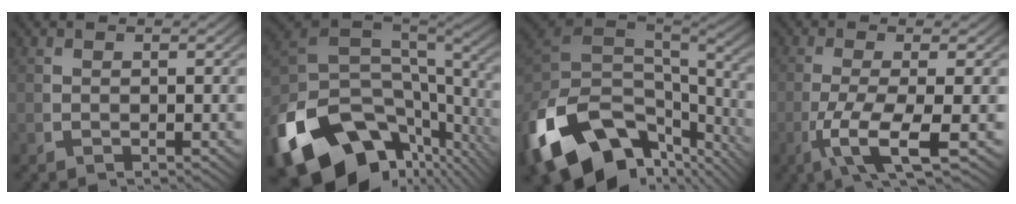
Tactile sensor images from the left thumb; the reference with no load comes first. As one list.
[{"total": 19.9, "force": [-5.9, 13.1, 13.7], "torque": [-0.268, -0.064, -0.065]}, {"total": 18.1, "force": [-5.4, 11.8, 12.6], "torque": [-0.271, -0.063, -0.054]}, {"total": 6.6, "force": [-1.2, 2.4, 6.0], "torque": [-0.140, -0.021, -0.011]}]